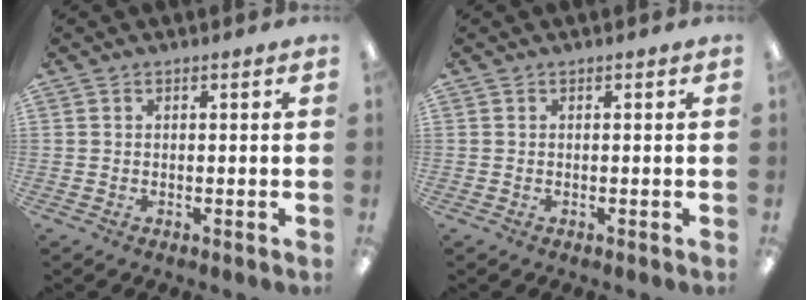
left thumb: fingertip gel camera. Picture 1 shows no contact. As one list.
[{"total": 0.0}]